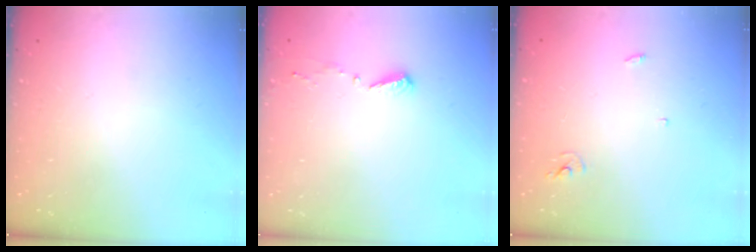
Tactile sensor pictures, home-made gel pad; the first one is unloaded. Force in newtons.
{"total": 4.0, "press": 4.0, "slide": 0.4}
{"total": 2.4, "press": 2.4, "slide": 0.2}